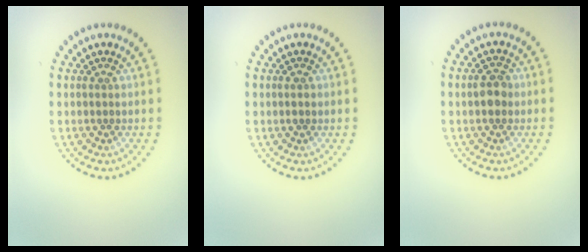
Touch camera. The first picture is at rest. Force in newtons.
{"total": 1.0, "press": 1.0, "slide": 0.1}
{"total": 1.9, "press": 1.9, "slide": 0.3}